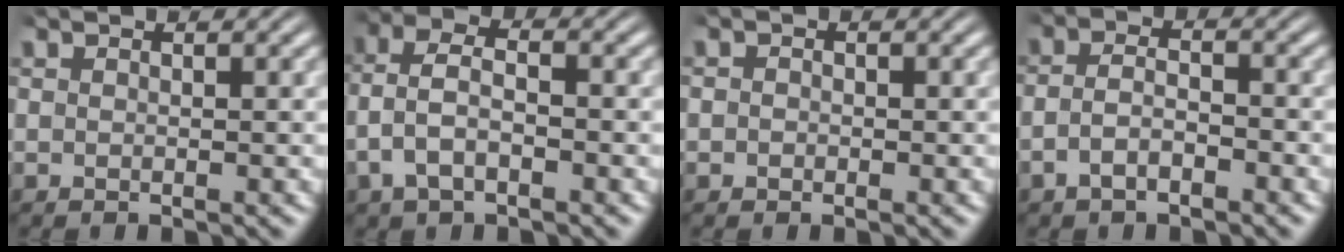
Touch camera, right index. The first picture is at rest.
{"total": 4.6, "force": [-0.4, 3.3, 3.2], "torque": [-0.077, -0.010, -0.007]}
{"total": 0.8, "force": [-0.4, 0.7, 0.1], "torque": [-0.002, -0.006, -0.006]}
{"total": 3.1, "force": [-1.8, 1.6, 2.0], "torque": [-0.041, -0.009, -0.031]}